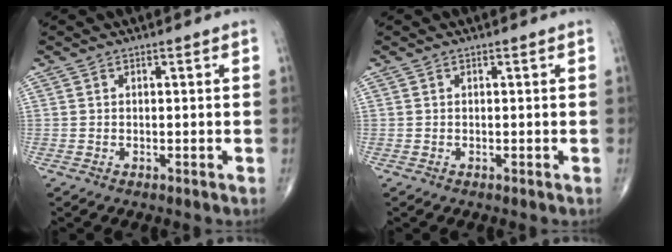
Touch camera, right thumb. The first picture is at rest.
{"total": 0.0}